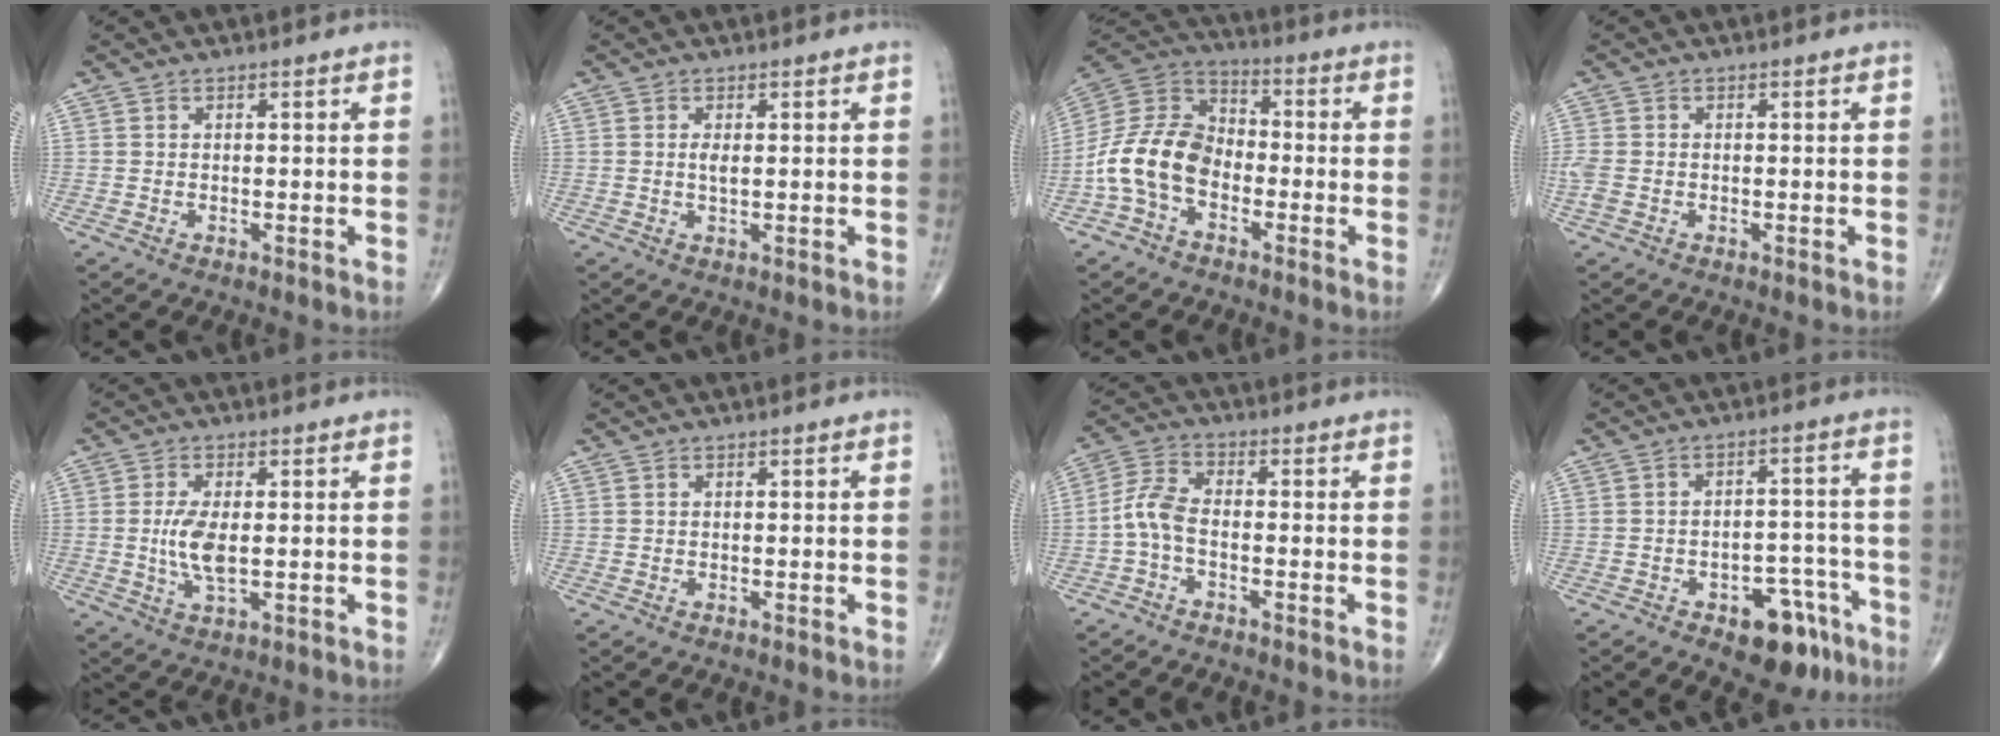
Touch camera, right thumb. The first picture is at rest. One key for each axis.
{"total": 1.6, "fx": 0.3, "fy": 0.5, "fz": 1.5, "tx": -0.032, "ty": -0.003, "tz": 0.007}
{"total": 13.1, "fx": -4.2, "fy": 9.0, "fz": 8.5, "tx": -0.155, "ty": 0.051, "tz": -0.093}
{"total": 2.7, "fx": -0.7, "fy": 1.9, "fz": 1.7, "tx": -0.055, "ty": 0.000, "tz": -0.014}
{"total": 5.9, "fx": 0.0, "fy": 2.3, "fz": 5.5, "tx": -0.116, "ty": -0.011, "tz": 0.001}
{"total": 0.0}
{"total": 5.5, "fx": -1.7, "fy": 2.6, "fz": 4.5, "tx": -0.101, "ty": 0.022, "tz": -0.045}
{"total": 10.7, "fx": -6.1, "fy": 5.8, "fz": 6.6, "tx": -0.053, "ty": 0.049, "tz": -0.078}